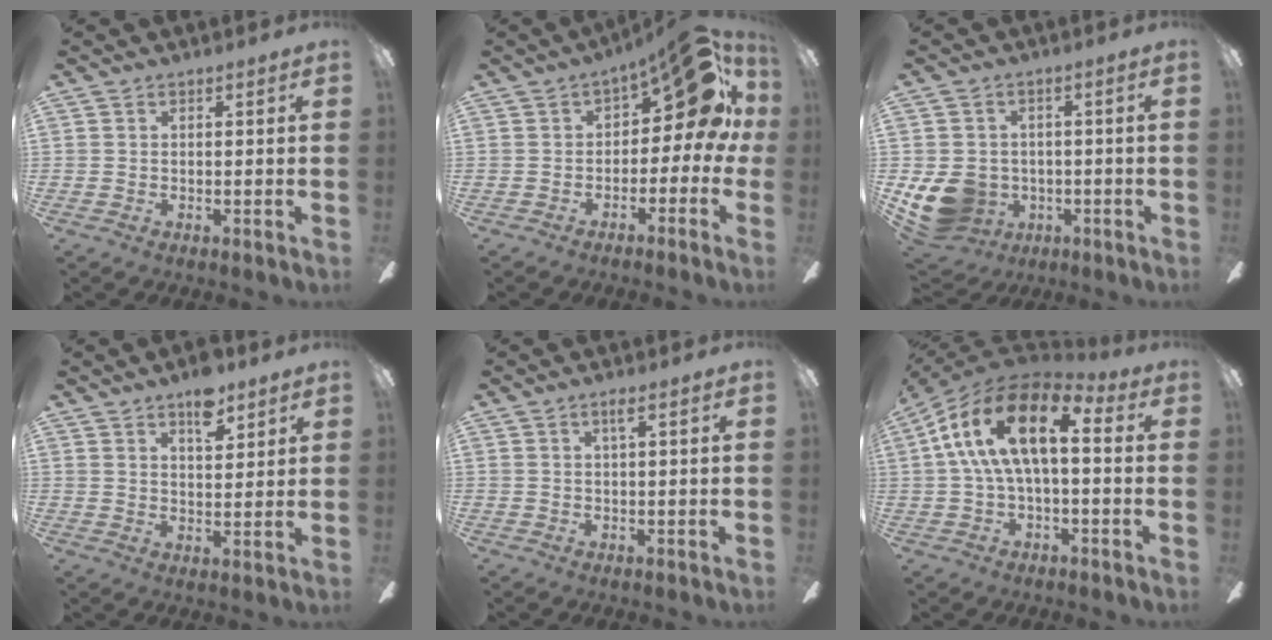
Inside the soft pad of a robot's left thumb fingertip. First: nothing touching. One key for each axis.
{"total": 15.0, "fx": 5.9, "fy": 6.5, "fz": 12.2, "tx": -0.174, "ty": -0.025, "tz": 0.091}
{"total": 11.0, "fx": -2.7, "fy": 9.4, "fz": 5.1, "tx": -0.141, "ty": 0.006, "tz": -0.043}
{"total": 7.4, "fx": 5.1, "fy": 3.3, "fz": 4.2, "tx": -0.046, "ty": -0.025, "tz": 0.084}
{"total": 2.3, "fx": 1.1, "fy": 0.2, "fz": 2.0, "tx": -0.036, "ty": 0.002, "tz": 0.014}
{"total": 19.1, "fx": 6.1, "fy": 9.0, "fz": 15.7, "tx": -0.307, "ty": -0.013, "tz": 0.099}